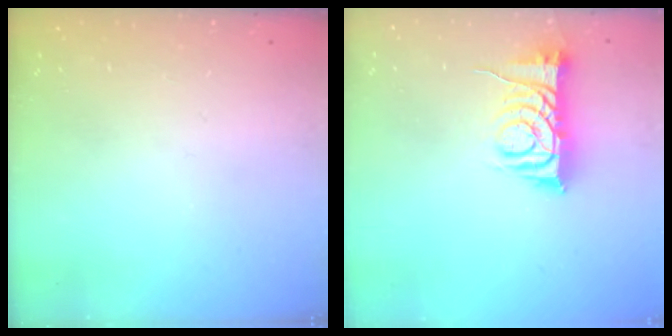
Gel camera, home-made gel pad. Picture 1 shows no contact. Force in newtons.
{"total": 9.4, "press": 9.4, "slide": 0.5}